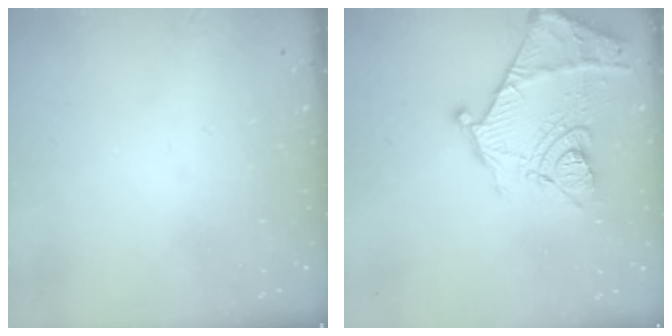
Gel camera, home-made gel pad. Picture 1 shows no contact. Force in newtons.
{"total": 17.3, "press": 17.2, "slide": 1.7}